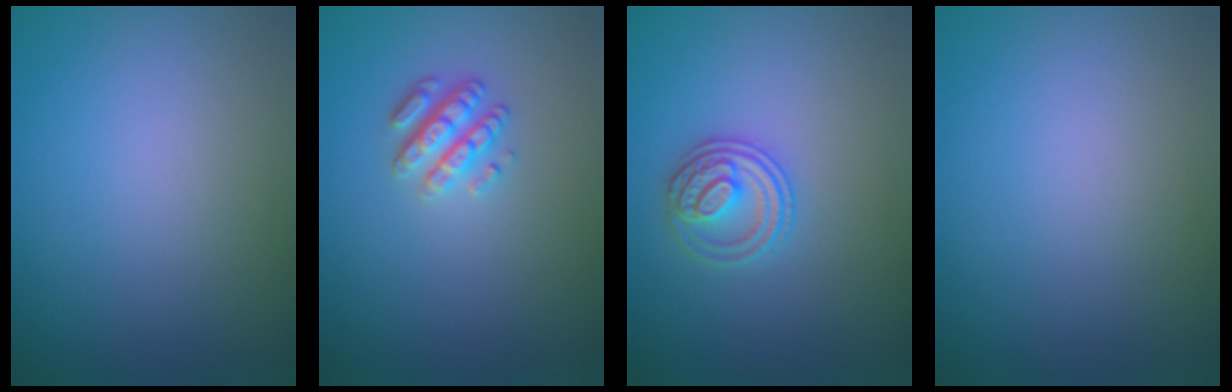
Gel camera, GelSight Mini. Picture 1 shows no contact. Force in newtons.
{"total": 2.8, "press": 2.5, "slide": 1.0}
{"total": 2.7, "press": 2.7, "slide": 0.6}
{"total": 0.0}